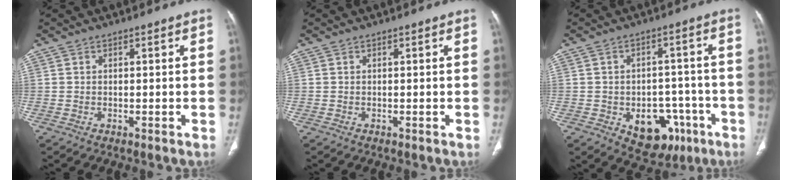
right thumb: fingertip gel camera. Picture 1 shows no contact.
{"total": 0.0}
{"total": 12.0, "force": [-4.9, 8.3, 7.2], "torque": [-0.058, 0.034, -0.054]}